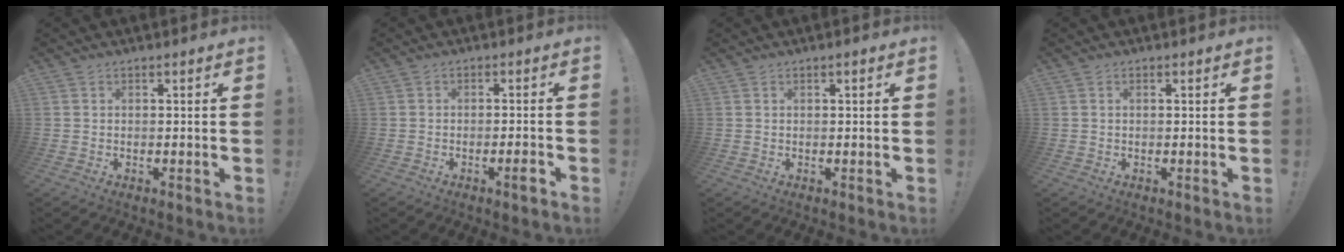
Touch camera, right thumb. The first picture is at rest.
{"total": 3.1, "force": [-1.7, 0.2, 2.7], "torque": [-0.038, 0.001, -0.027]}
{"total": 0.5, "force": [0.2, 0.0, 0.5], "torque": [-0.003, -0.002, 0.002]}
{"total": 0.0}